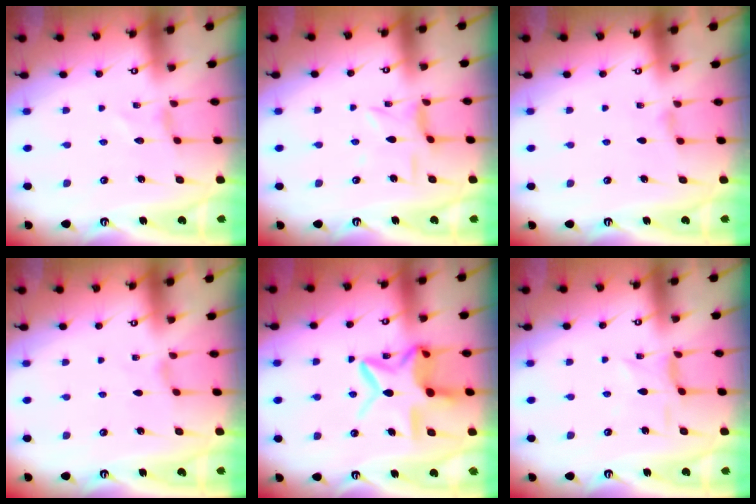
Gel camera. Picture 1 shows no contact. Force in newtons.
{"total": 2.4, "press": 2.4, "slide": 0.4}
{"total": 2.4, "press": 2.3, "slide": 0.5}
{"total": 0.0}
{"total": 13.5, "press": 13.5, "slide": 1.2}
{"total": 1.5, "press": 1.4, "slide": 0.1}